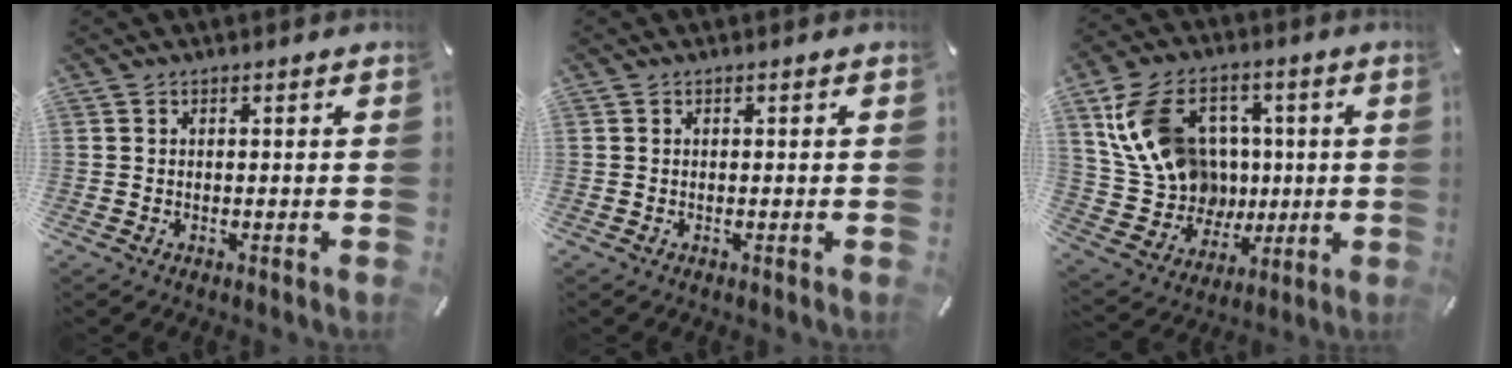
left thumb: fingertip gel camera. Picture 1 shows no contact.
{"total": 0.0}
{"total": 18.0, "force": [4.5, 15.0, 8.8], "torque": [-0.178, -0.001, 0.097]}